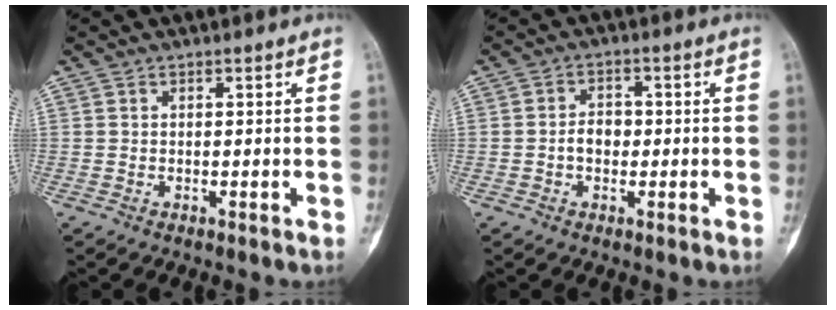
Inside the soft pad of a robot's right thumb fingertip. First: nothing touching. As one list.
[{"total": 3.6, "force": [-0.5, 2.7, 2.4], "torque": [-0.025, 0.011, -0.016]}]